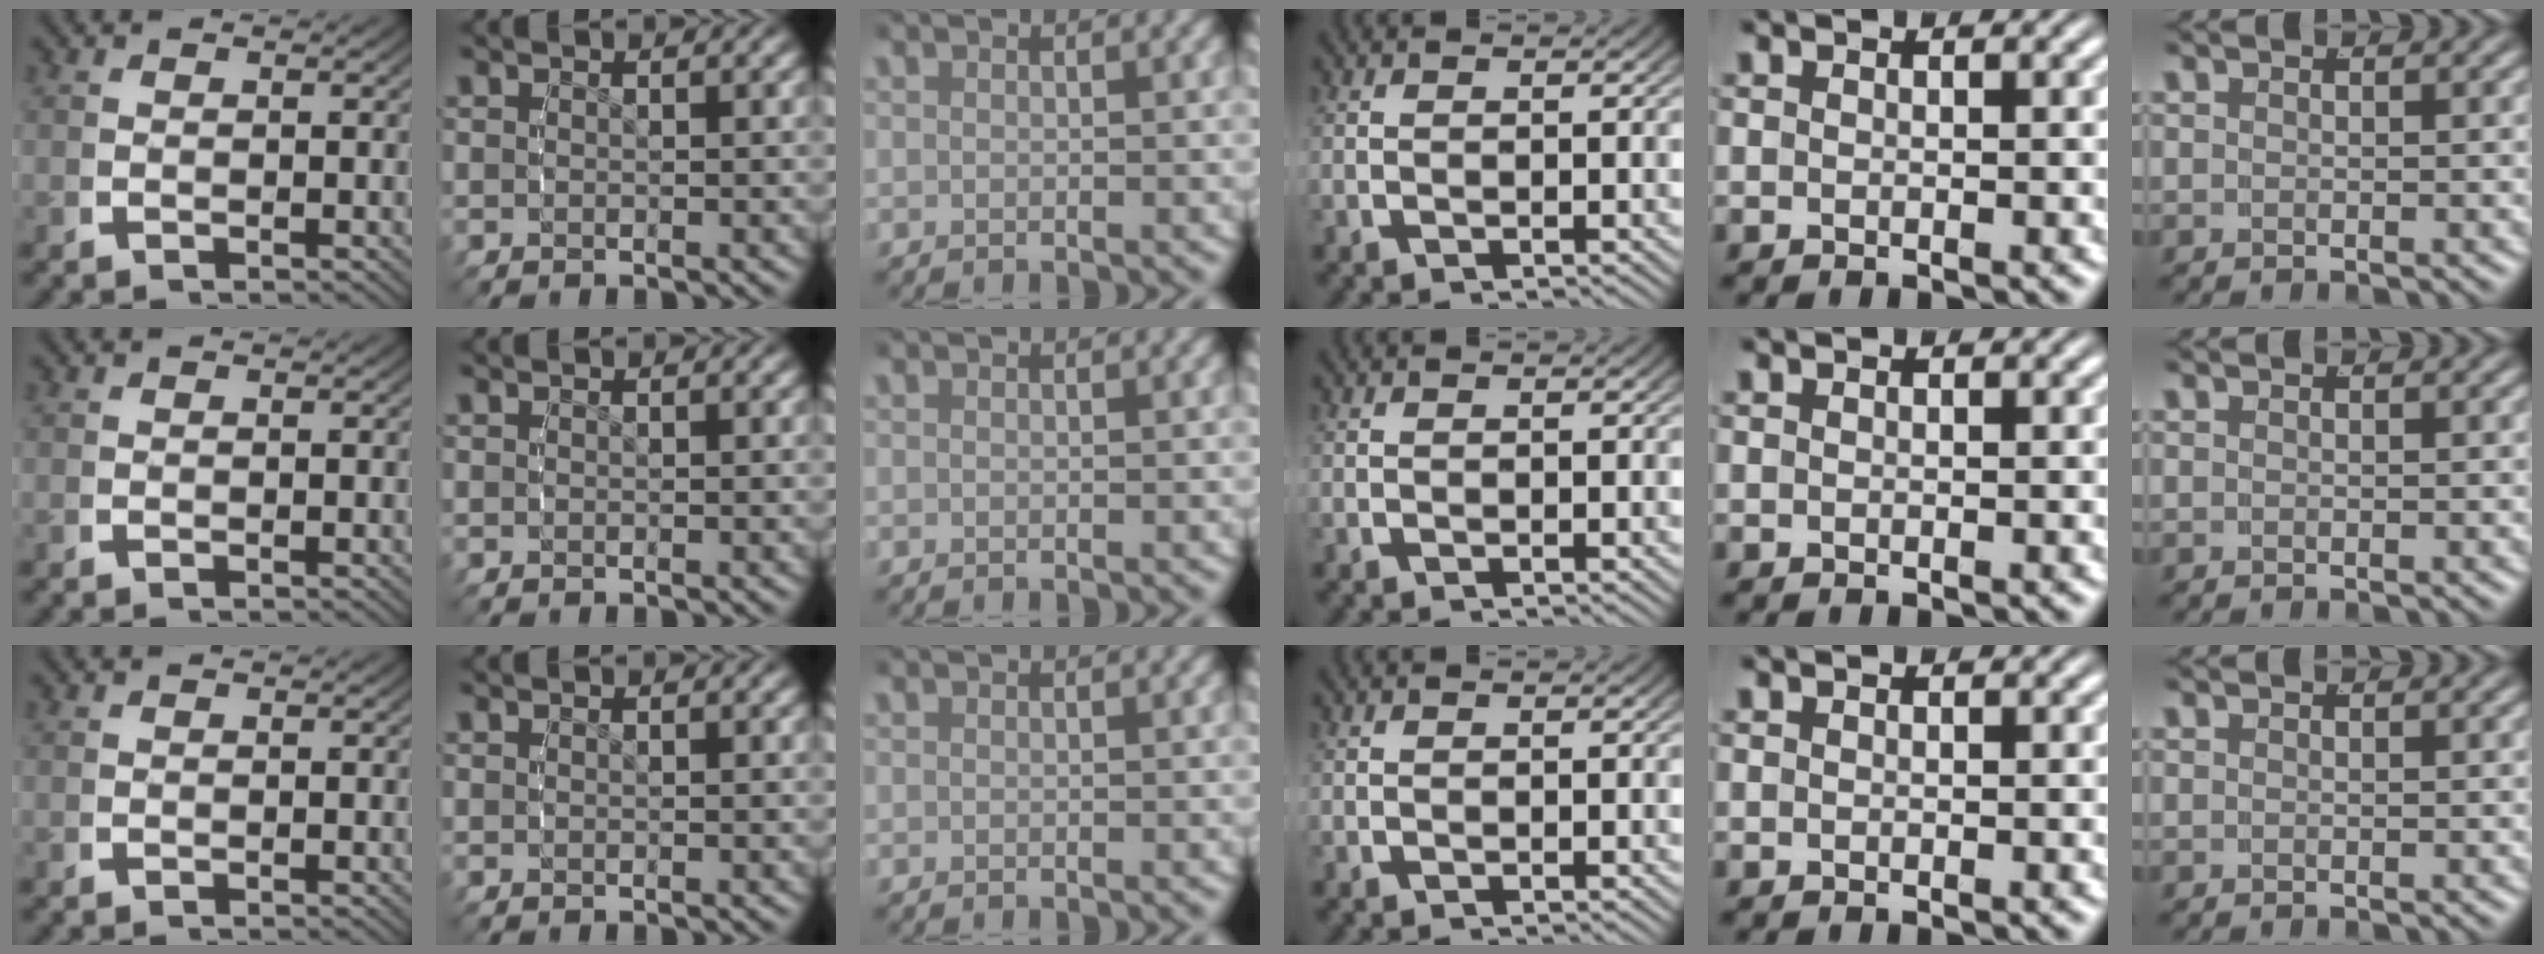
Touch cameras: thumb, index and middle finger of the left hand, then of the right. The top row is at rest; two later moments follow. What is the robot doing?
{"motion": "reach", "object": "sponge"}